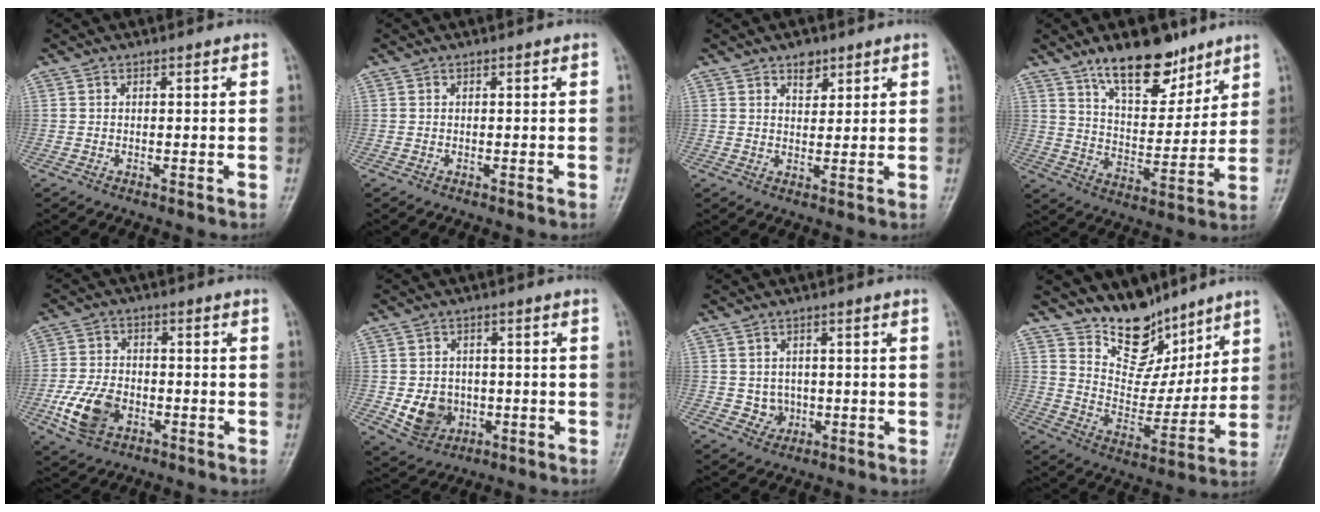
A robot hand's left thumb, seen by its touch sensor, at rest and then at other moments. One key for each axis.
{"total": 0.0}
{"total": 3.3, "fx": 2.1, "fy": 2.0, "fz": 1.5, "tx": -0.007, "ty": -0.013, "tz": 0.035}
{"total": 14.5, "fx": 10.1, "fy": 6.4, "fz": 8.1, "tx": -0.087, "ty": -0.068, "tz": 0.173}
{"total": 9.3, "fx": -3.3, "fy": 6.3, "fz": 6.1, "tx": -0.113, "ty": 0.011, "tz": -0.061}
{"total": 7.4, "fx": -1.4, "fy": 6.3, "fz": 3.7, "tx": -0.034, "ty": 0.004, "tz": -0.014}
{"total": 3.3, "fx": -0.3, "fy": 3.0, "fz": 1.2, "tx": -0.002, "ty": 0.003, "tz": 0.002}
{"total": 13.3, "fx": 10.6, "fy": 7.1, "fz": 3.7, "tx": -0.010, "ty": -0.077, "tz": 0.193}